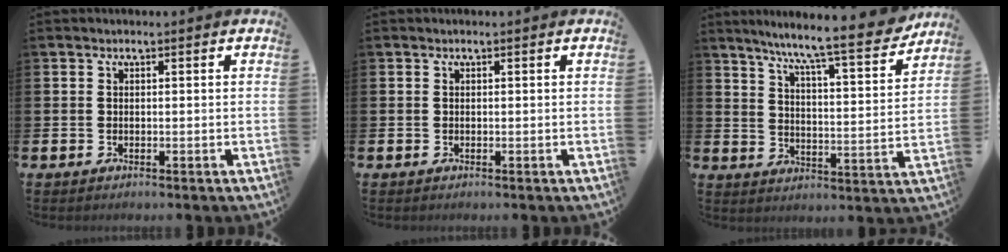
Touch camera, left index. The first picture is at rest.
{"total": 0.0}
{"total": 9.7, "force": [8.4, 0.5, 4.8], "torque": [-0.105, -0.060, 0.135]}